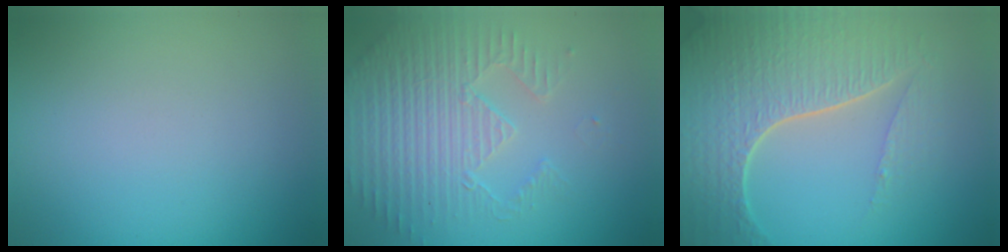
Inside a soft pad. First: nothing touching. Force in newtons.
{"total": 3.9, "press": 3.8, "slide": 0.8}
{"total": 7.8, "press": 5.4, "slide": 5.7}